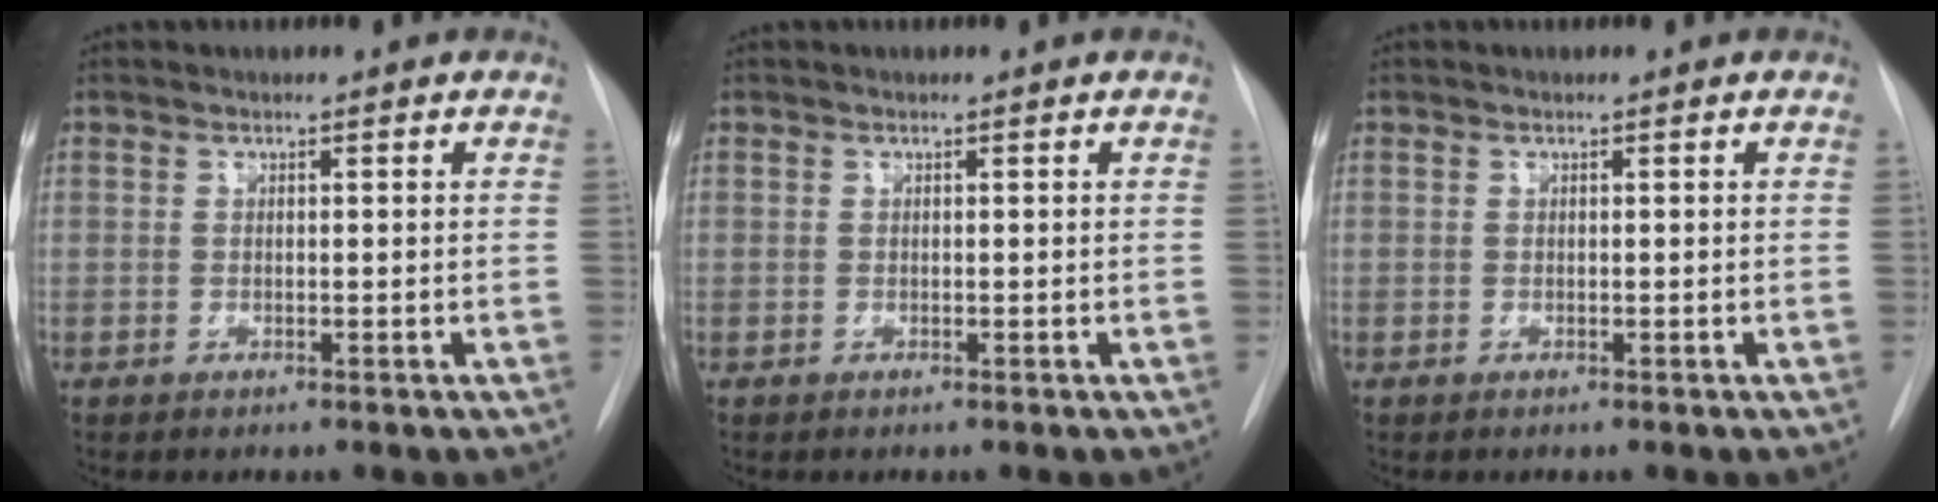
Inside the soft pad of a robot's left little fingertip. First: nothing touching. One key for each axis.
{"total": 0.0}
{"total": 0.0}